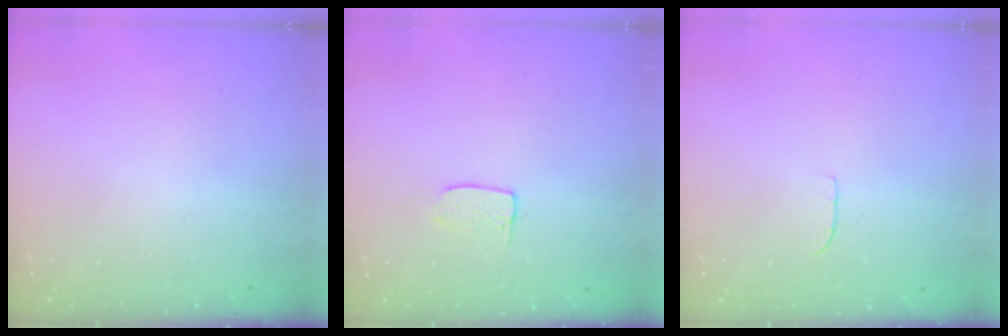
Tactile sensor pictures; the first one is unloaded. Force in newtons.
{"total": 3.8, "press": 3.8, "slide": 0.2}
{"total": 3.2, "press": 3.2, "slide": 0.3}